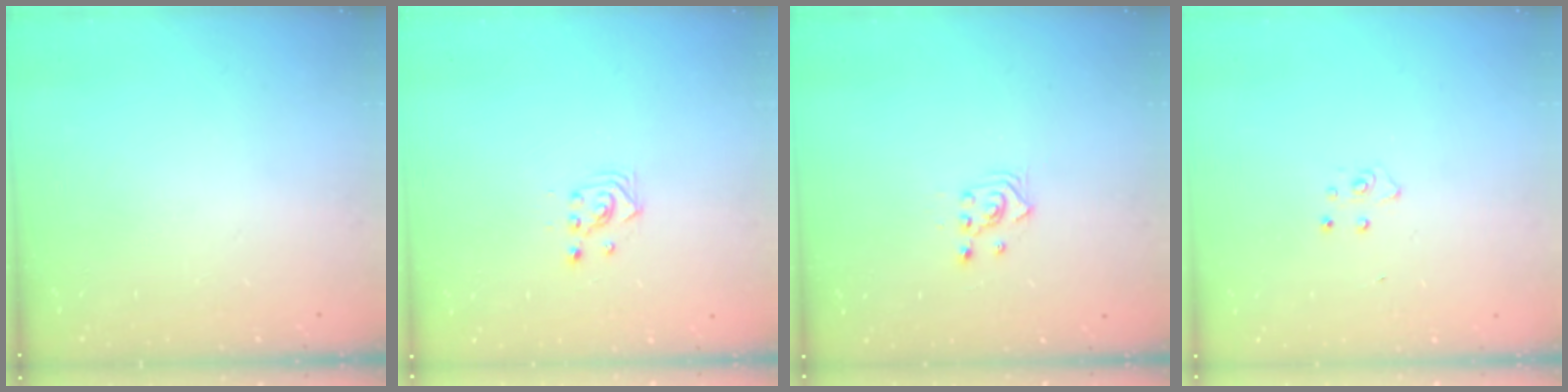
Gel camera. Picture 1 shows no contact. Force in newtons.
{"total": 3.4, "press": 3.4, "slide": 0.2}
{"total": 2.3, "press": 2.3, "slide": 0.3}
{"total": 3.9, "press": 3.9, "slide": 0.3}